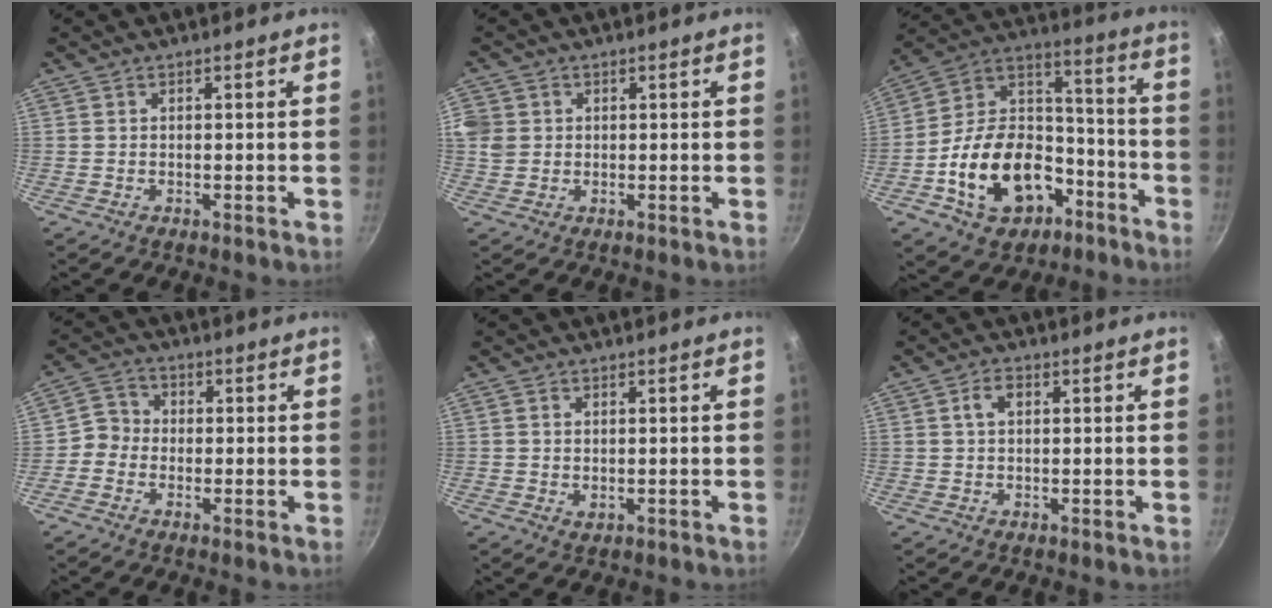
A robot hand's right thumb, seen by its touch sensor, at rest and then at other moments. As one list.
[{"total": 6.2, "force": [0.9, 5.4, 2.9], "torque": [-0.057, 0.003, 0.016]}, {"total": 22.1, "force": [-8.9, 14.9, 13.7], "torque": [-0.201, 0.085, -0.136]}, {"total": 4.2, "force": [-0.9, 3.9, 1.4], "torque": [-0.003, 0.015, -0.034]}, {"total": 1.4, "force": [0.2, 1.0, 0.9], "torque": [-0.015, -0.001, 0.004]}, {"total": 3.3, "force": [0.8, 2.2, 2.3], "torque": [-0.032, 0.007, 0.013]}]